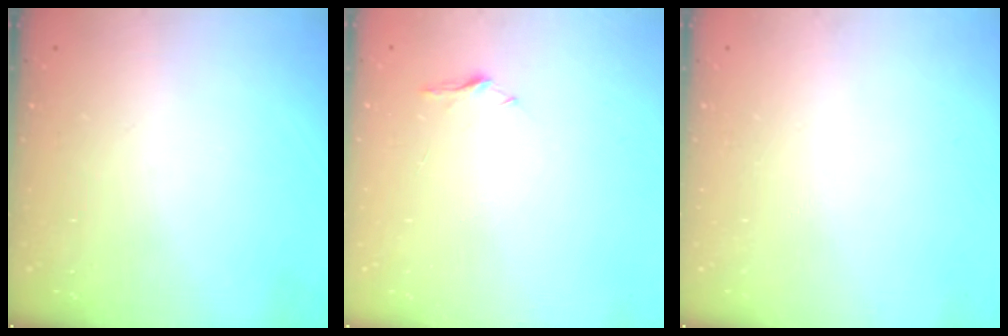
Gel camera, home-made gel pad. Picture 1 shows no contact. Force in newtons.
{"total": 5.0, "press": 5.0, "slide": 0.6}
{"total": 0.0}